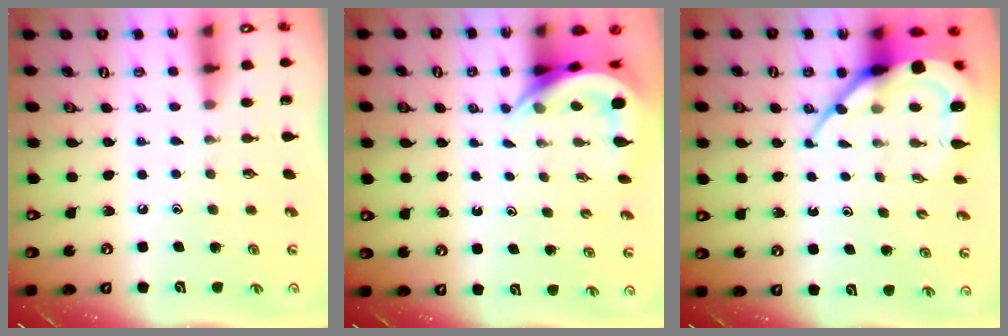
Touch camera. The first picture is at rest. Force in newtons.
{"total": 5.8, "press": 5.8, "slide": 0.3}
{"total": 10.5, "press": 10.5, "slide": 0.9}